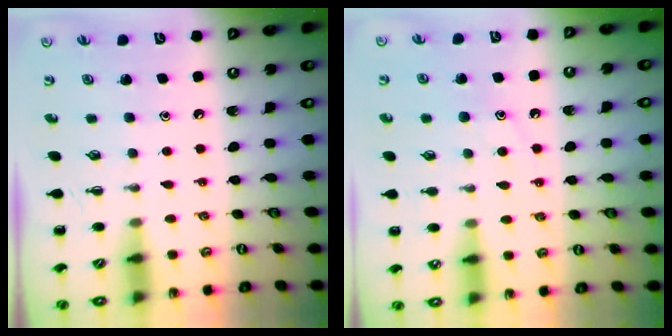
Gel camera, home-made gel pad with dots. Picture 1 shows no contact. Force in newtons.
{"total": 8.1, "press": 8.0, "slide": 1.1}